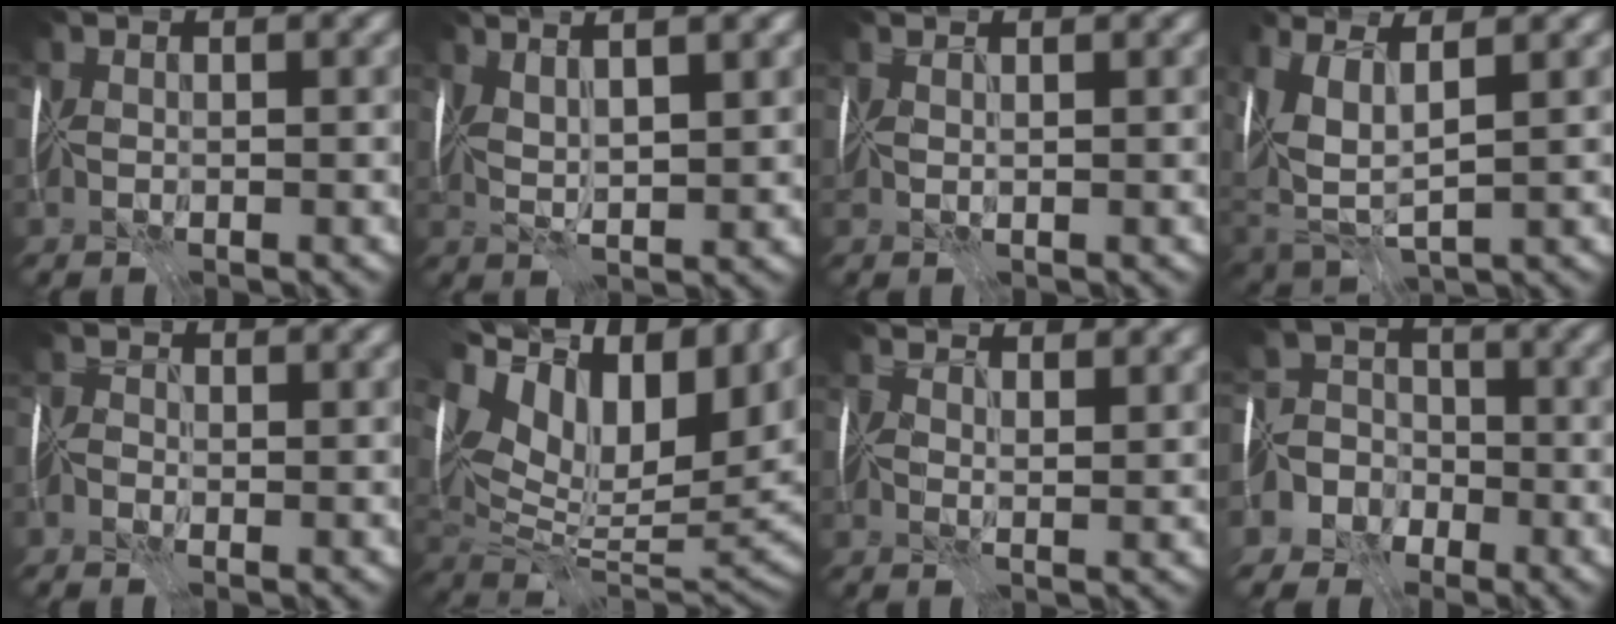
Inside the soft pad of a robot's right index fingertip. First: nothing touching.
{"total": 3.6, "force": [2.0, 0.0, 3.0], "torque": [-0.050, 0.005, 0.029]}
{"total": 1.3, "force": [0.3, -1.1, -0.5], "torque": [0.001, -0.003, 0.013]}
{"total": 5.7, "force": [2.1, 2.2, 4.9], "torque": [-0.119, -0.014, 0.053]}
{"total": 1.1, "force": [-1.1, 0.0, 0.0], "torque": [-0.002, 0.004, -0.025]}
{"total": 16.0, "force": [6.1, 8.0, 12.5], "torque": [-0.230, 0.011, 0.143]}
{"total": 4.1, "force": [3.8, 0.6, 1.3], "torque": [-0.027, -0.006, 0.051]}
{"total": 8.5, "force": [-4.5, 7.0, 1.6], "torque": [-0.032, -0.003, -0.105]}